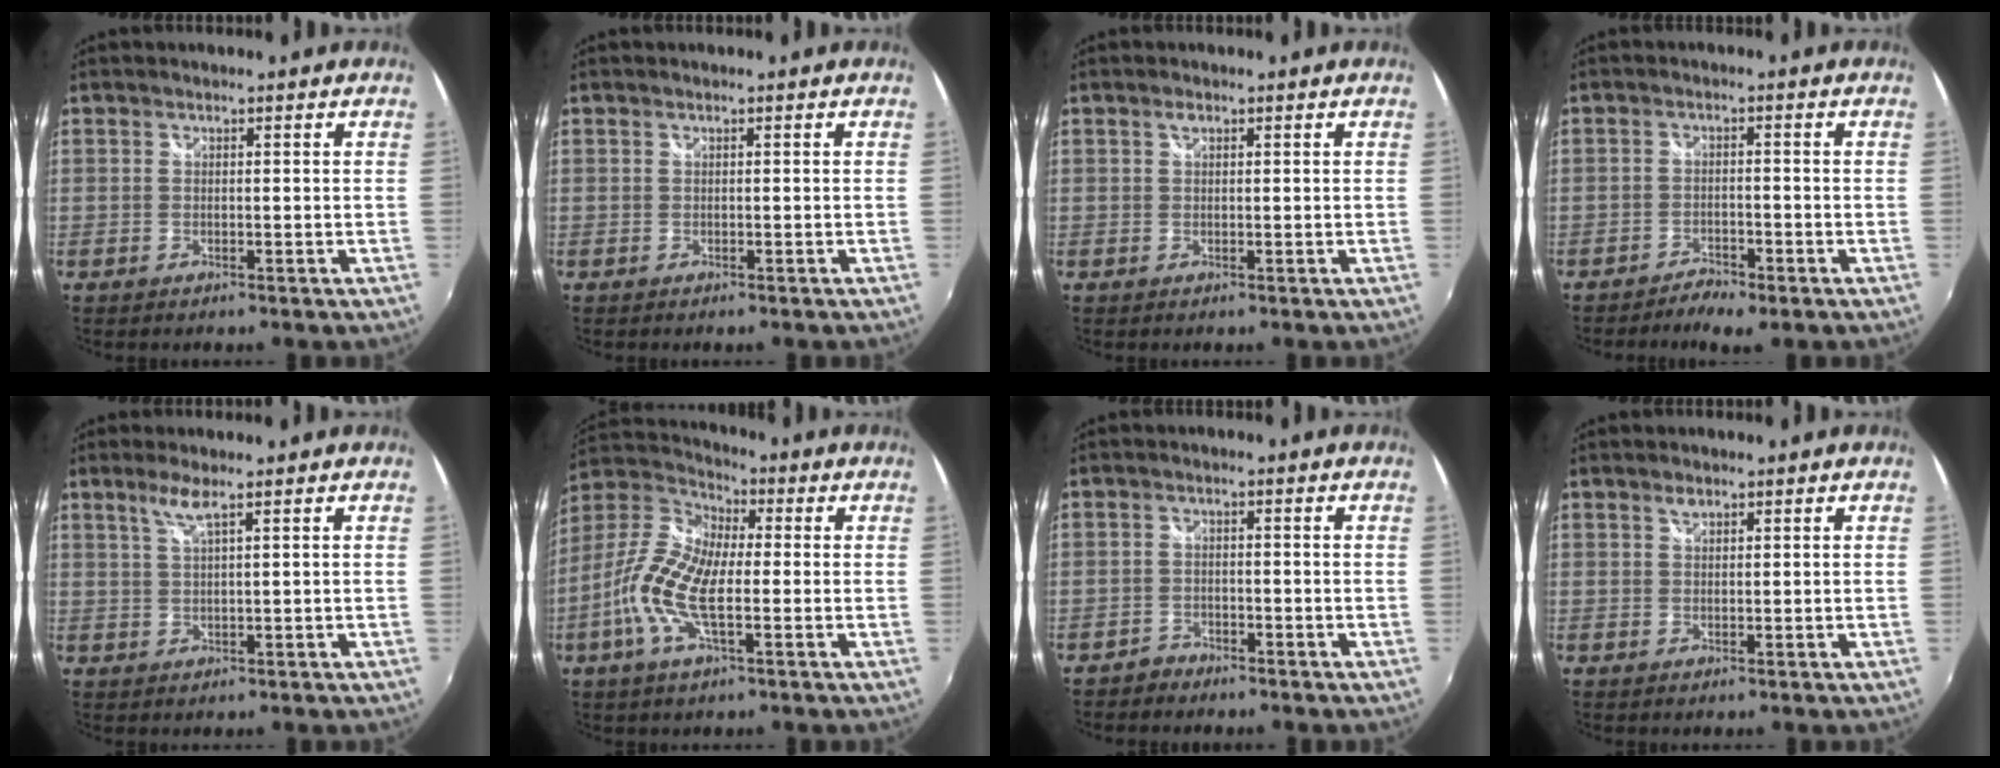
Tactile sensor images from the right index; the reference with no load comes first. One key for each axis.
{"total": 0.0}
{"total": 0.9, "fx": 0.5, "fy": 0.5, "fz": 0.6, "tx": -0.010, "ty": 0.003, "tz": 0.007}
{"total": 4.0, "fx": -3.3, "fy": 1.1, "fz": 1.9, "tx": -0.055, "ty": -0.008, "tz": -0.061}
{"total": 2.9, "fx": 1.8, "fy": -0.1, "fz": 2.2, "tx": -0.046, "ty": 0.000, "tz": 0.038}
{"total": 13.0, "fx": -2.7, "fy": 5.1, "fz": 11.7, "tx": -0.250, "ty": 0.008, "tz": -0.064}
{"total": 2.3, "fx": -2.1, "fy": 1.1, "fz": -0.2, "tx": -0.003, "ty": 0.004, "tz": -0.041}
{"total": 1.1, "fx": 0.8, "fy": 0.6, "fz": 0.5, "tx": -0.007, "ty": 0.002, "tz": 0.013}